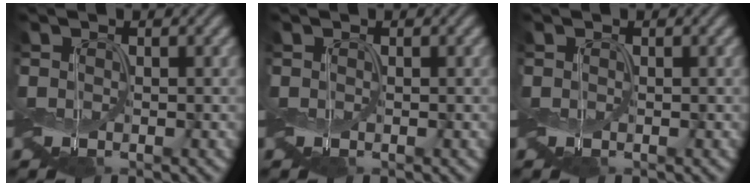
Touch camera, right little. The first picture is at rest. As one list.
[{"total": 0.0}, {"total": 0.0}]